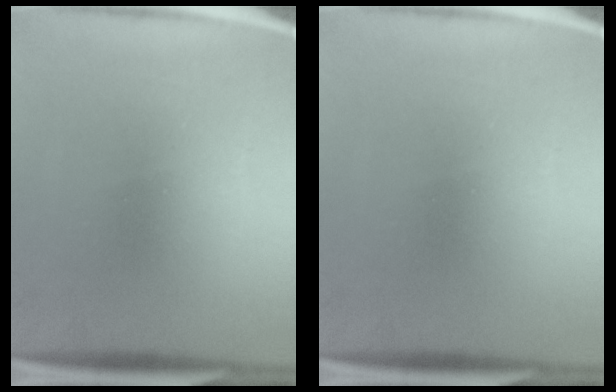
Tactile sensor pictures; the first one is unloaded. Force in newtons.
{"total": 0.0}